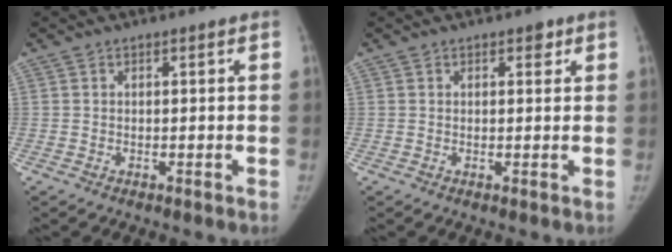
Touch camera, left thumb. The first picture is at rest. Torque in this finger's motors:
{"motor_torque": [0.17, -0.15, 0.60, -0.42, 0.04]}